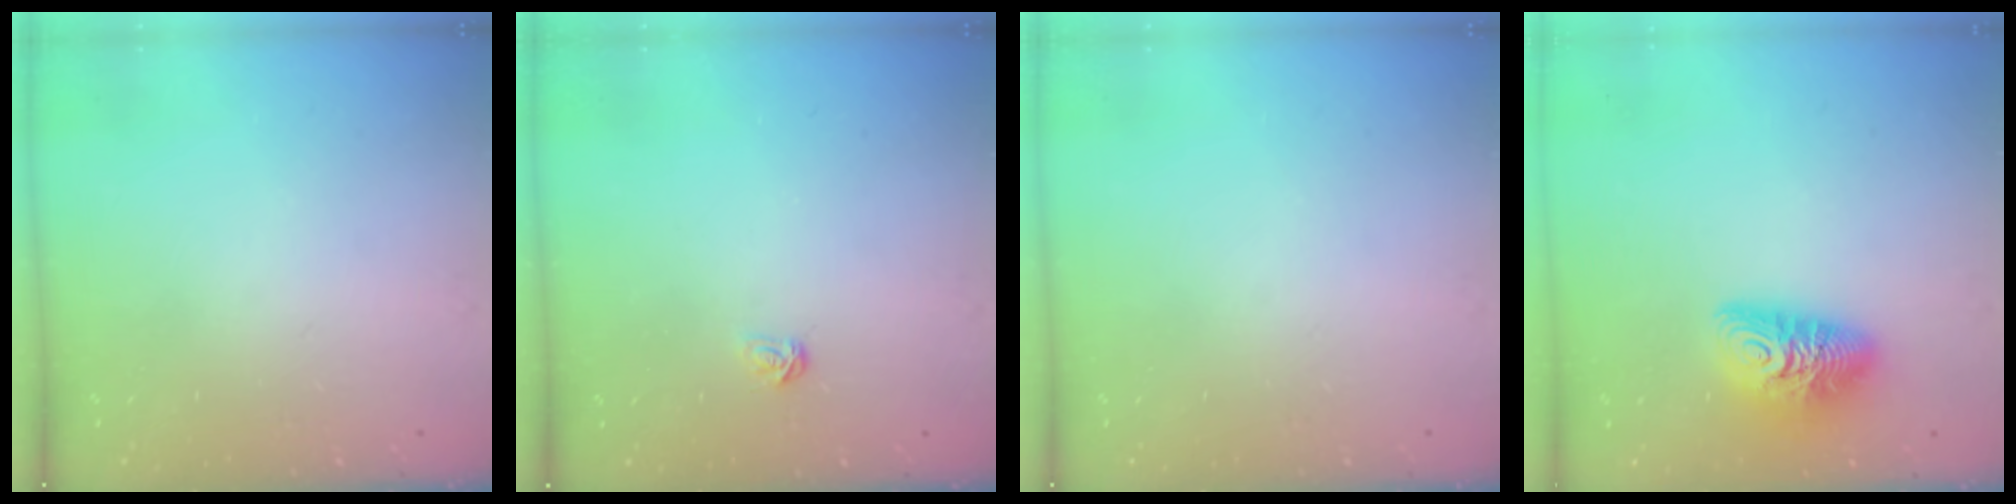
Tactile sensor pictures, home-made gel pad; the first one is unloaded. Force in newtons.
{"total": 3.0, "press": 3.0, "slide": 0.2}
{"total": 0.0}
{"total": 12.0, "press": 11.9, "slide": 1.1}